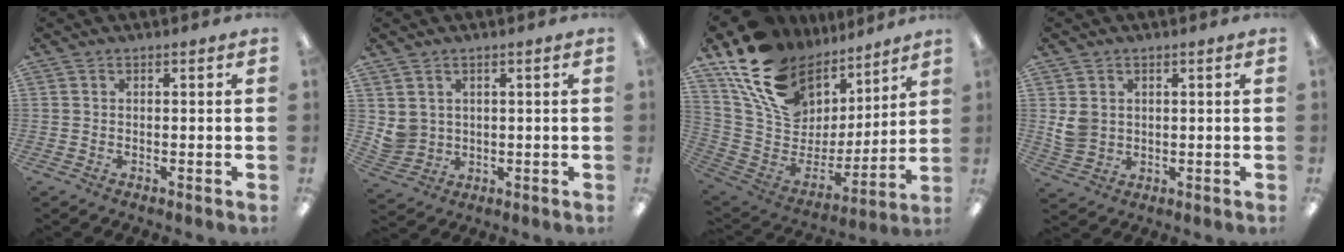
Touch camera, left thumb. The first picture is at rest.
{"total": 4.2, "force": [1.9, 3.7, 0.4], "torque": [-0.015, -0.005, 0.038]}
{"total": 18.9, "force": [12.5, 11.9, 7.6], "torque": [-0.153, -0.083, 0.241]}
{"total": 4.8, "force": [1.4, 4.1, 1.9], "torque": [-0.034, 0.006, 0.031]}